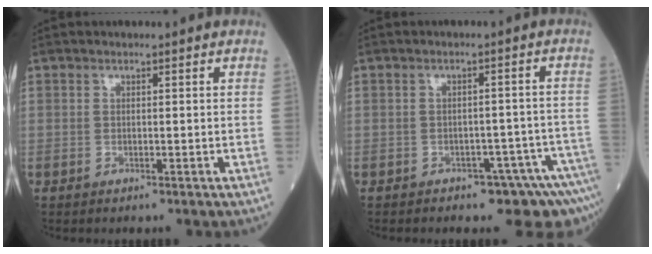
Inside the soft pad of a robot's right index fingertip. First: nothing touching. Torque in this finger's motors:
{"motor_torque": [0.29, -0.67, 0.26, 0.00]}